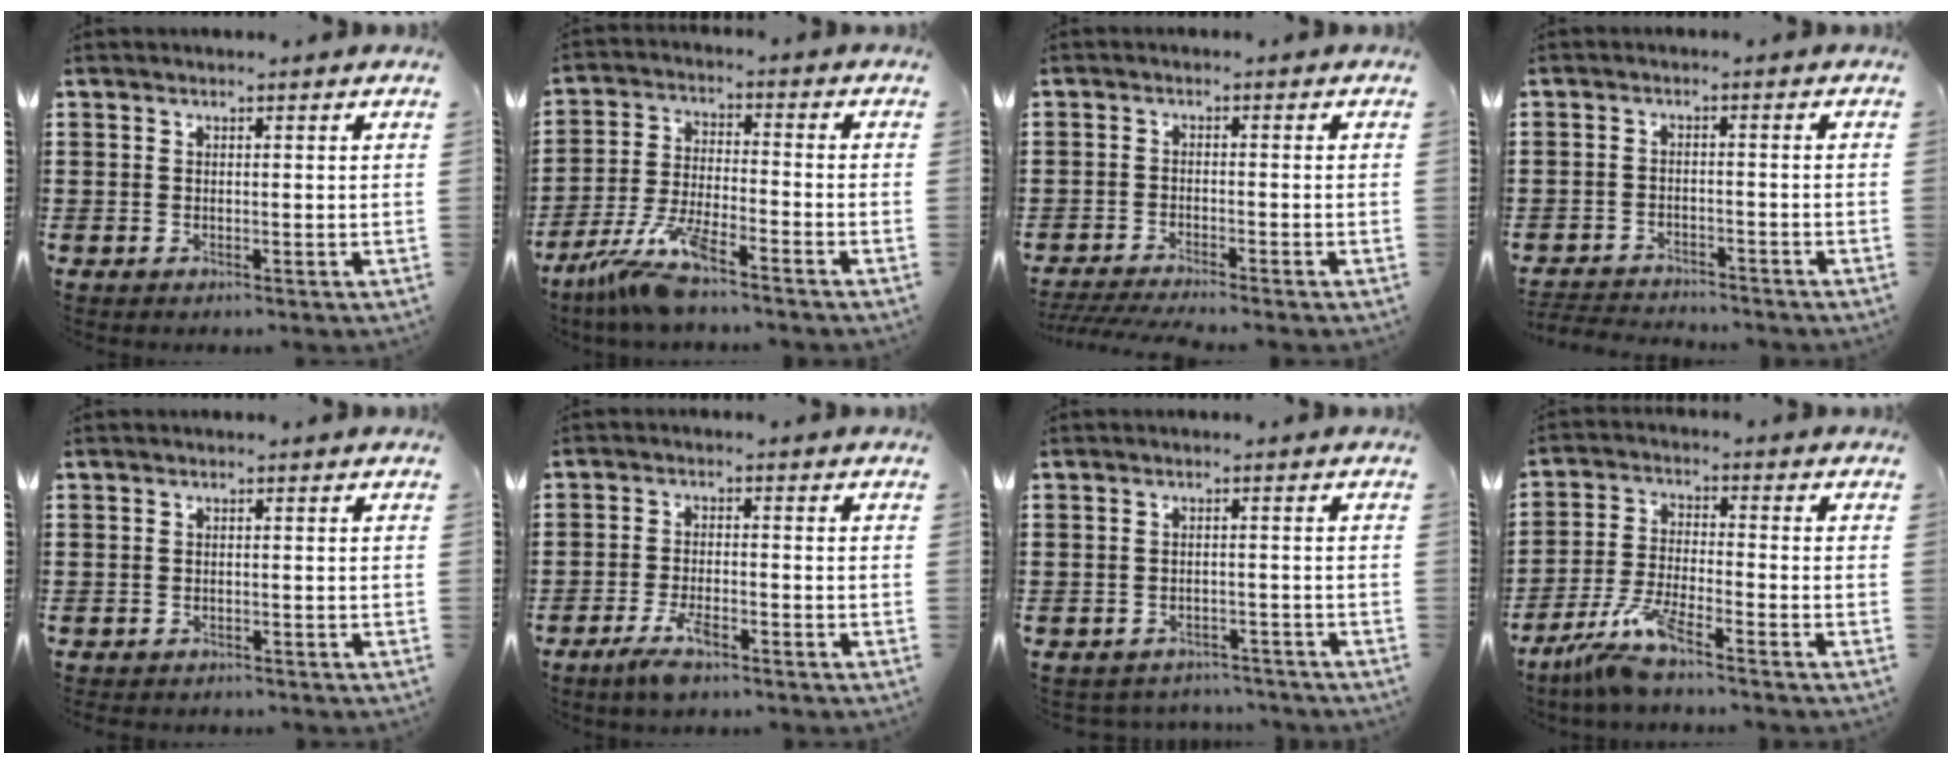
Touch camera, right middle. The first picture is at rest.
{"total": 8.2, "force": [-6.7, 0.4, 4.7], "torque": [-0.112, -0.015, -0.133]}
{"total": 2.6, "force": [-2.4, -0.2, 1.0], "torque": [-0.023, -0.003, -0.050]}
{"total": 2.9, "force": [-2.9, 0.4, 0.0], "torque": [-0.007, -0.003, -0.061]}
{"total": 0.7, "force": [-0.7, 0.2, 0.0], "torque": [-0.002, 0.000, -0.015]}
{"total": 4.7, "force": [-2.9, 1.4, 3.4], "torque": [-0.075, 0.000, -0.057]}
{"total": 2.0, "force": [-2.0, 0.4, -0.1], "torque": [-0.006, -0.001, -0.045]}
{"total": 7.1, "force": [-5.7, 0.5, 4.1], "torque": [-0.099, -0.014, -0.112]}